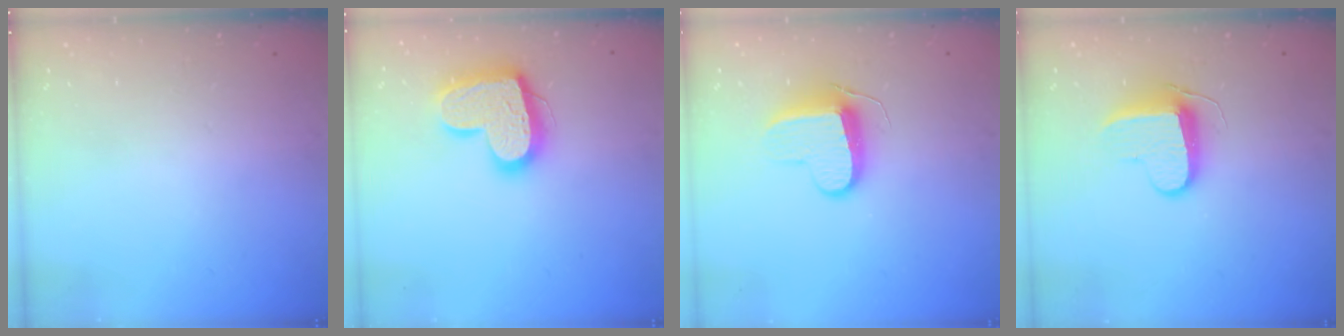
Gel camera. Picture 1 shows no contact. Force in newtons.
{"total": 17.5, "press": 17.4, "slide": 1.6}
{"total": 9.9, "press": 9.9, "slide": 0.2}
{"total": 9.4, "press": 9.4, "slide": 0.5}